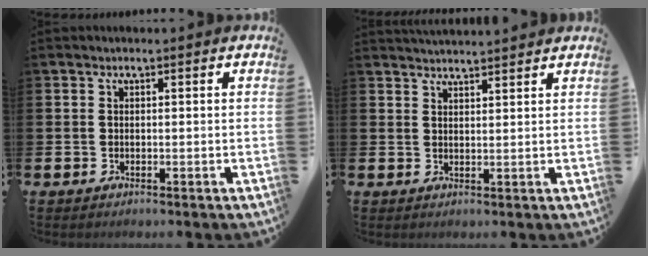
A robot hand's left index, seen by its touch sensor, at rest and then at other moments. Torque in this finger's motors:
{"motor_torque": [-0.32, -1.13, 0.40, 0.10]}